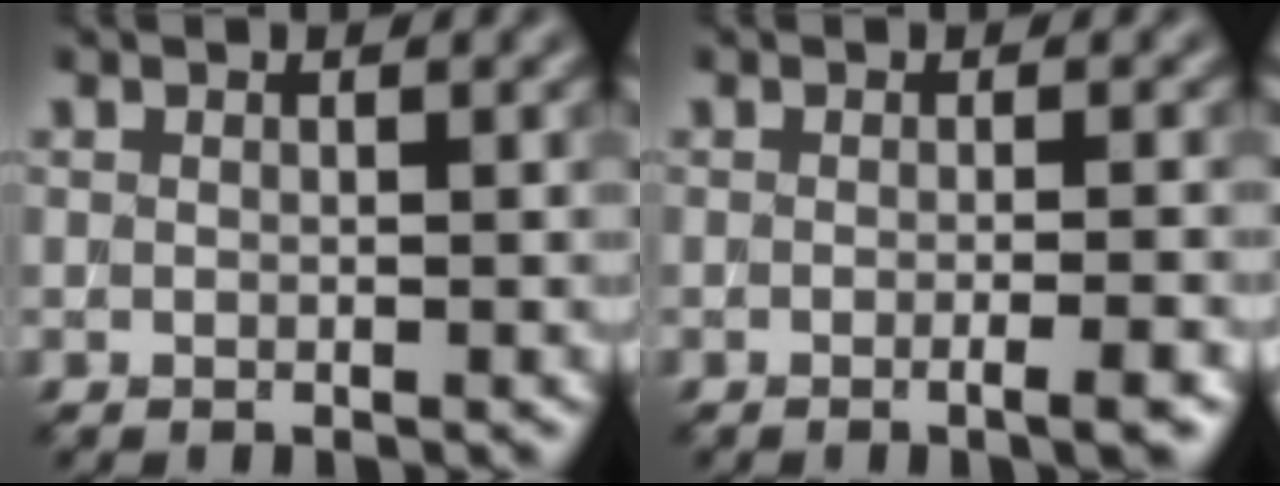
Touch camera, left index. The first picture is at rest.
{"total": 3.1, "force": [-0.9, 1.0, 2.8], "torque": [-0.014, 0.004, -0.017]}